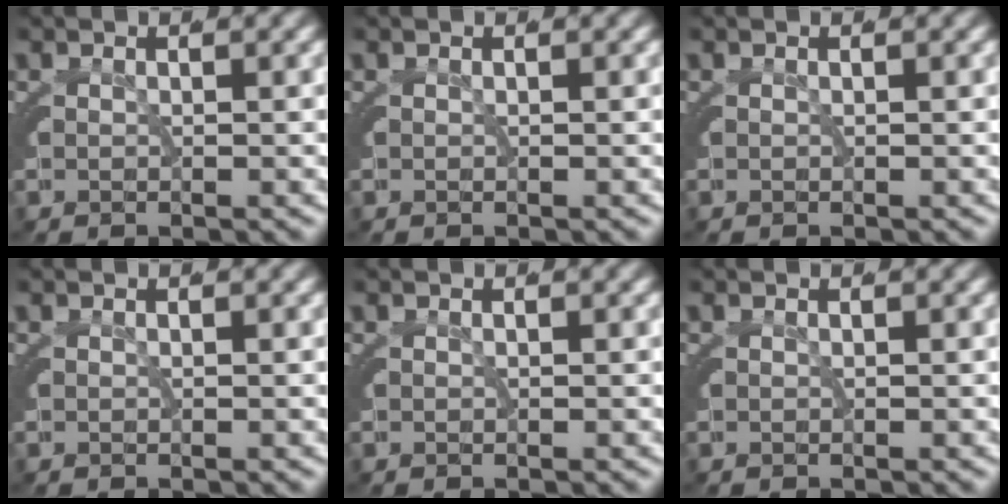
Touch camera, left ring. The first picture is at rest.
{"total": 0.0}
{"total": 0.0}
{"total": 0.0}
{"total": 0.0}
{"total": 0.0}